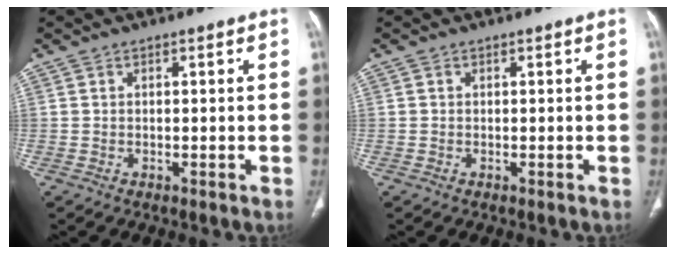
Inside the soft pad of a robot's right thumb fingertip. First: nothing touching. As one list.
[{"total": 0.0}]